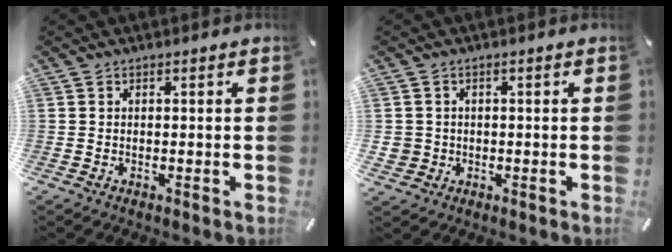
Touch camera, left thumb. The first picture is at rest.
{"total": 3.3, "force": [-0.4, 3.3, 0.4], "torque": [-0.011, 0.006, -0.005]}